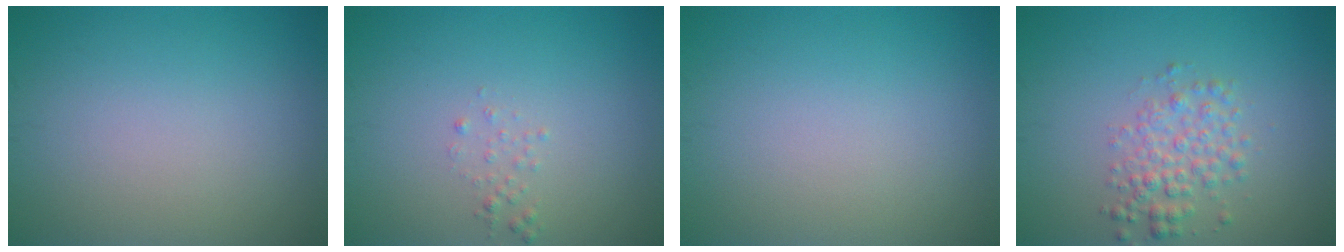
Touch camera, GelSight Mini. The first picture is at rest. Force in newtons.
{"total": 0.8, "press": 0.8, "slide": 0.1}
{"total": 0.0}
{"total": 2.9, "press": 2.9, "slide": 0.1}